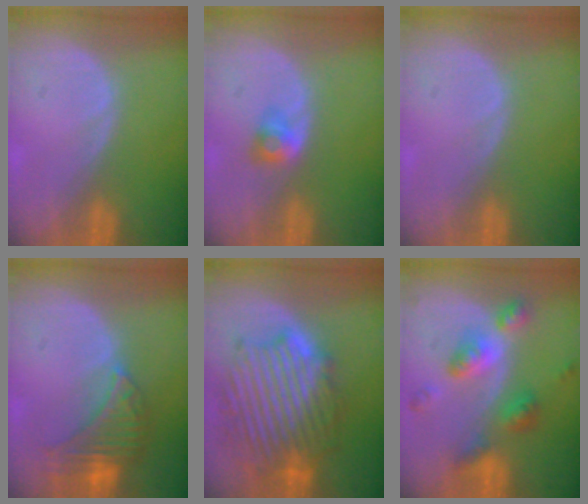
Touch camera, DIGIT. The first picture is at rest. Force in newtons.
{"total": 2.6, "press": 2.3, "slide": 1.2}
{"total": 0.0}
{"total": 8.1, "press": 7.0, "slide": 4.0}
{"total": 13.3, "press": 13.3, "slide": 1.1}
{"total": 7.5, "press": 7.5, "slide": 0.6}